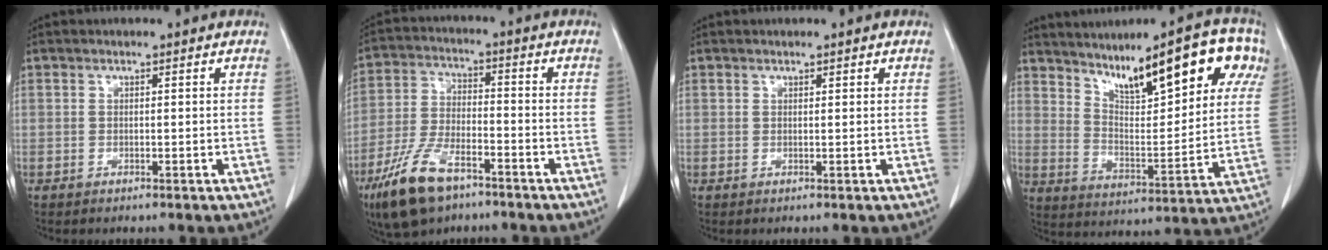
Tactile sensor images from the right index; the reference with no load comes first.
{"total": 12.5, "force": [-7.9, 5.0, 8.4], "torque": [-0.183, -0.012, -0.146]}
{"total": 0.6, "force": [0.4, 0.3, 0.4], "torque": [-0.011, 0.003, 0.007]}
{"total": 21.1, "force": [11.5, 4.8, 17.0], "torque": [-0.253, 0.031, 0.179]}